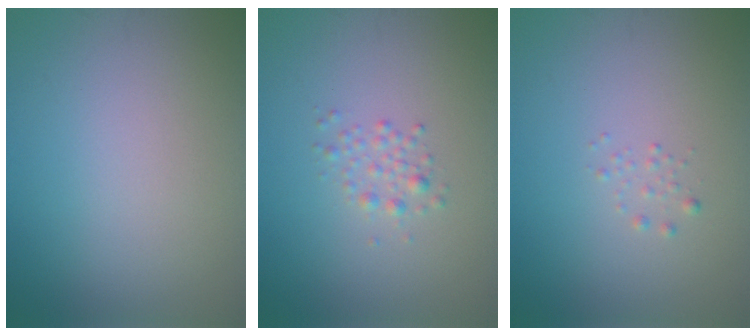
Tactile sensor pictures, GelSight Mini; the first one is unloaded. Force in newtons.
{"total": 1.3, "press": 1.3, "slide": 0.0}
{"total": 0.6, "press": 0.6, "slide": 0.0}